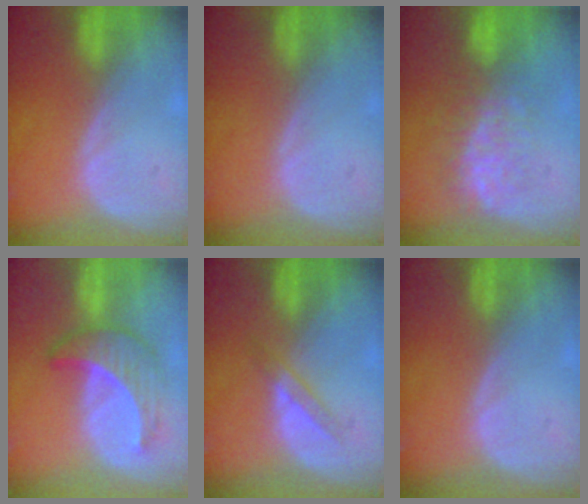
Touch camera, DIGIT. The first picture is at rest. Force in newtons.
{"total": 0.0}
{"total": 7.9, "press": 7.6, "slide": 2.3}
{"total": 6.9, "press": 6.3, "slide": 2.9}
{"total": 2.6, "press": 2.4, "slide": 1.0}
{"total": 0.0}